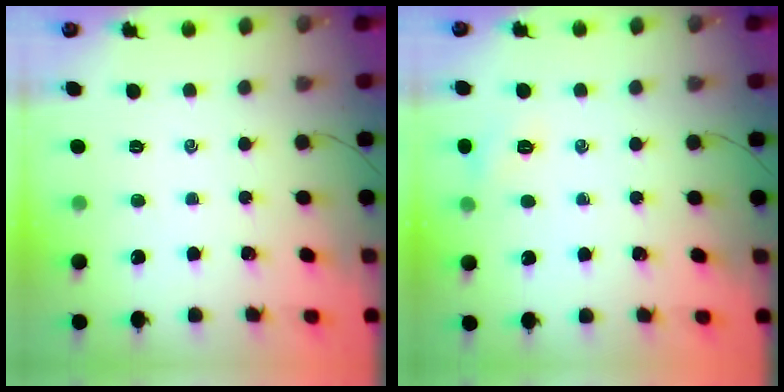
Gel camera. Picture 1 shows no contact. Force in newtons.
{"total": 5.9, "press": 5.6, "slide": 1.7}